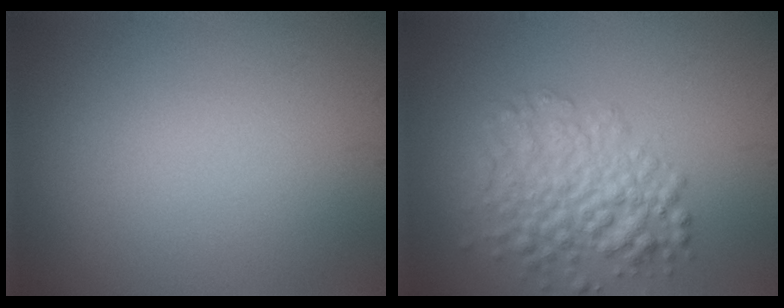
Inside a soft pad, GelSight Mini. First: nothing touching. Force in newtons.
{"total": 5.1, "press": 5.1, "slide": 0.2}